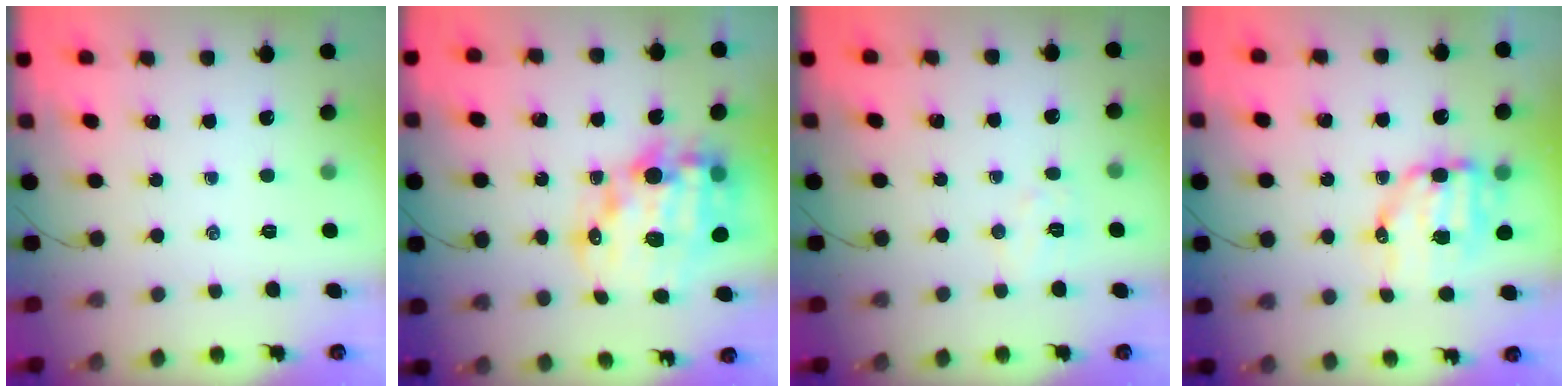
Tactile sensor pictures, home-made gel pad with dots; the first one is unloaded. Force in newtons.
{"total": 19.2, "press": 18.8, "slide": 4.1}
{"total": 5.0, "press": 4.9, "slide": 1.2}
{"total": 9.9, "press": 9.8, "slide": 1.8}